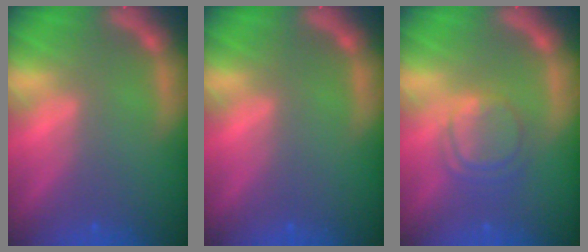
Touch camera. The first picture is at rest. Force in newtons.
{"total": 0.0}
{"total": 4.5}